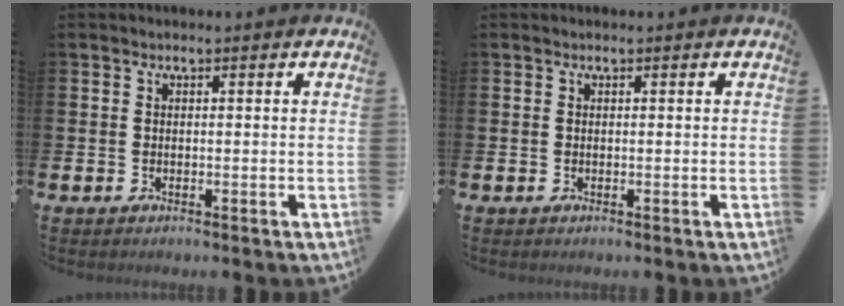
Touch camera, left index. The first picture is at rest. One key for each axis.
{"total": 0.0}